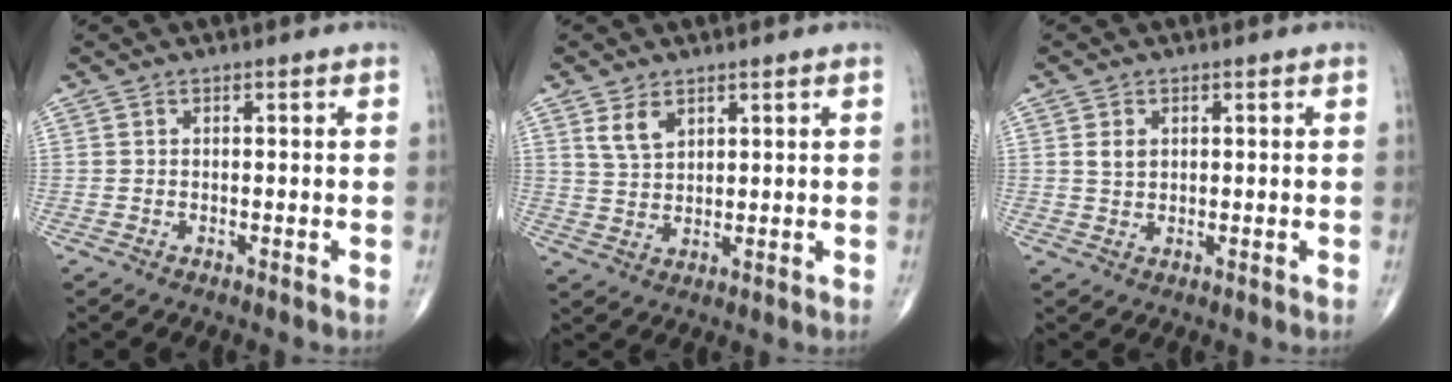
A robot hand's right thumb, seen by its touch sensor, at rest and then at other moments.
{"total": 4.4, "force": [2.5, 2.5, 2.6], "torque": [-0.040, -0.014, 0.055]}
{"total": 2.3, "force": [0.7, 1.7, 1.4], "torque": [-0.020, -0.003, 0.017]}